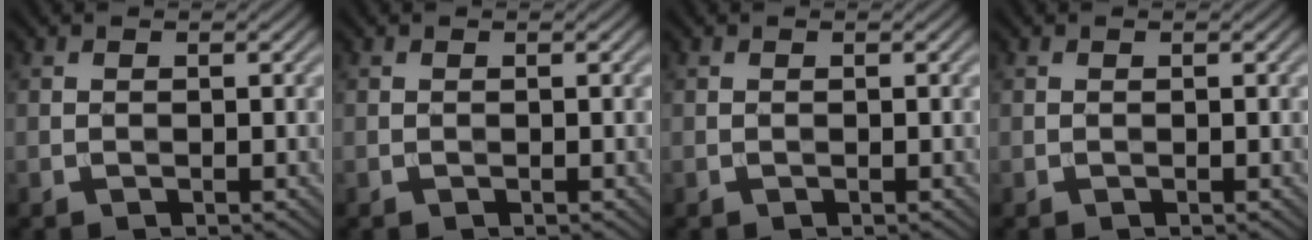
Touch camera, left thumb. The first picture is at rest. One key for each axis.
{"total": 0.0}
{"total": 0.0}
{"total": 0.0}